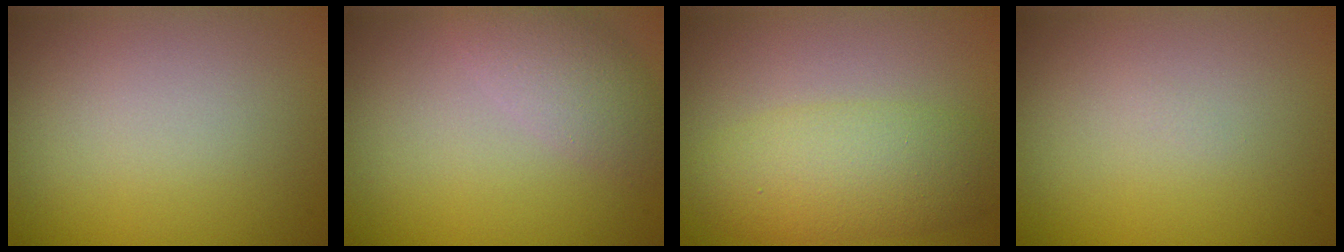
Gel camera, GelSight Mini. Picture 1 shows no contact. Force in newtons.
{"total": 3.0, "press": 2.9, "slide": 0.4}
{"total": 4.8, "press": 4.8, "slide": 0.0}
{"total": 0.0}